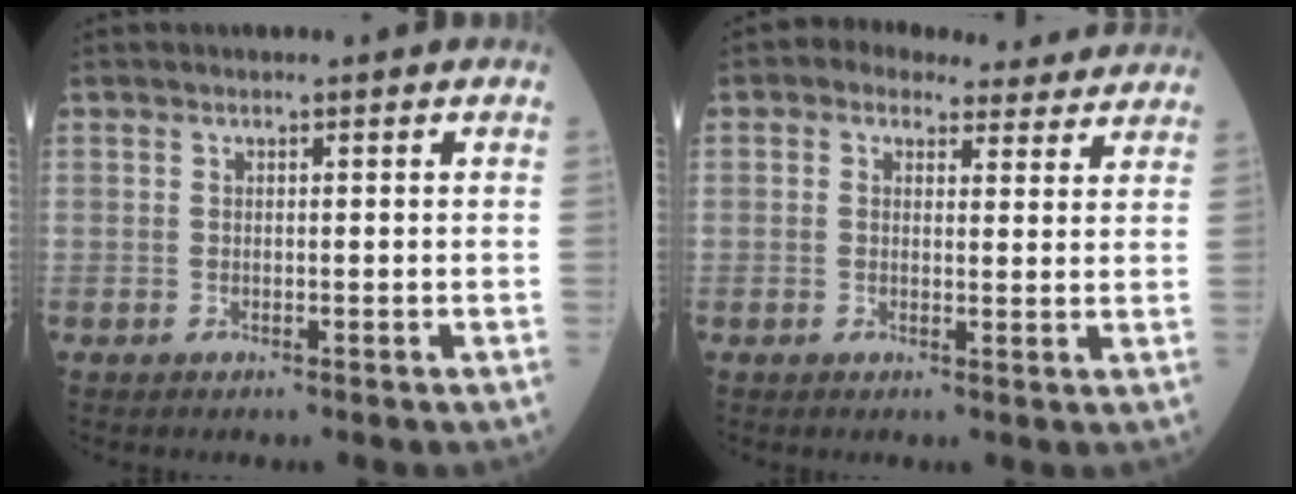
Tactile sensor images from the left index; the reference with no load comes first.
{"total": 8.7, "force": [7.5, 4.0, 2.1], "torque": [-0.011, 0.028, 0.081]}